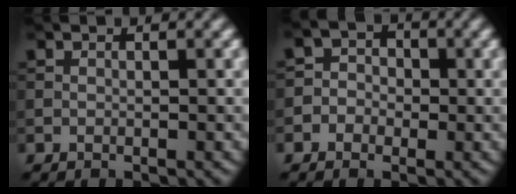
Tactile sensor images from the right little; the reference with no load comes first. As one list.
[{"total": 2.9, "force": [-0.7, 2.7, 0.7], "torque": [0.011, 0.013, -0.039]}]